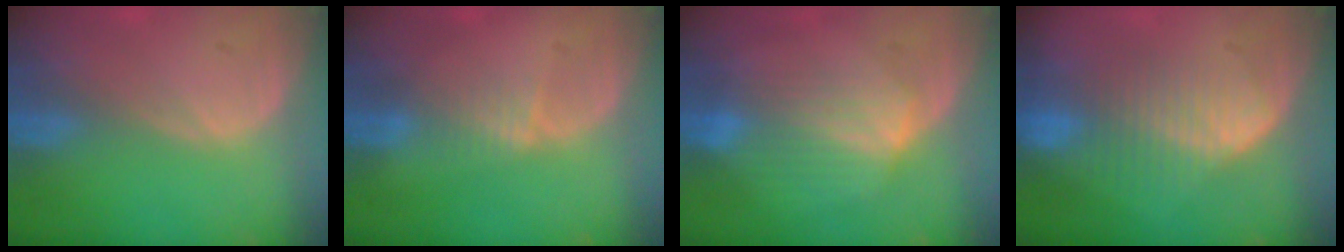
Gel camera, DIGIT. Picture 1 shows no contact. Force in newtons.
{"total": 1.9, "press": 1.9, "slide": 0.2}
{"total": 7.1, "press": 6.4, "slide": 3.1}
{"total": 8.0, "press": 7.5, "slide": 2.7}